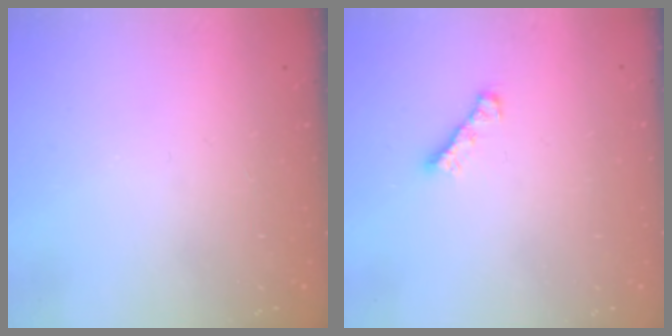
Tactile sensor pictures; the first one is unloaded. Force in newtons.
{"total": 1.9, "press": 1.8, "slide": 0.6}